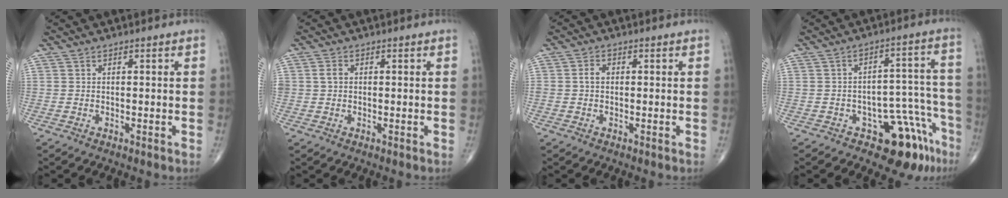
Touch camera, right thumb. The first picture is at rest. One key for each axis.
{"total": 1.9, "fx": 0.2, "fy": 1.6, "fz": 1.1, "tx": -0.015, "ty": 0.005, "tz": 0.004}
{"total": 2.1, "fx": 0.0, "fy": 1.5, "fz": 1.4, "tx": -0.026, "ty": 0.006, "tz": -0.002}
{"total": 11.9, "fx": -7.5, "fy": 5.9, "fz": 7.1, "tx": -0.032, "ty": 0.083, "tz": -0.097}